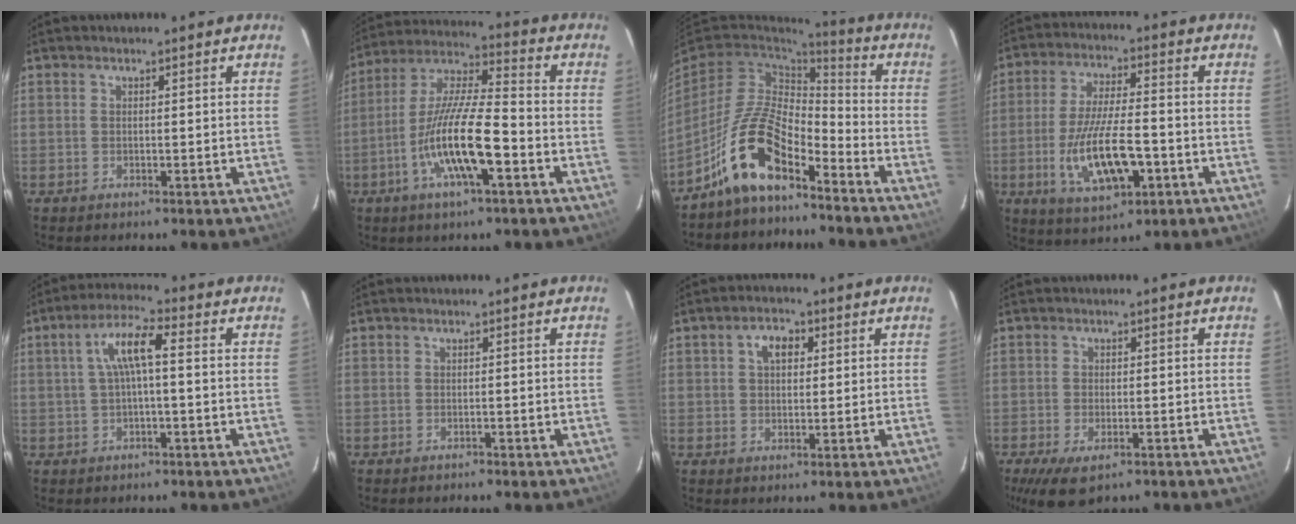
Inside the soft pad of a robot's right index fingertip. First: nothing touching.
{"total": 14.6, "force": [-5.6, 2.9, 13.2], "torque": [-0.262, -0.008, -0.110]}
{"total": 12.7, "force": [-8.3, 4.7, 8.3], "torque": [-0.171, 0.010, -0.161]}
{"total": 13.5, "force": [-4.3, 4.8, 11.9], "torque": [-0.241, -0.016, -0.067]}
{"total": 6.5, "force": [0.4, 1.2, 6.4], "torque": [-0.126, 0.016, 0.012]}
{"total": 0.7, "force": [-0.6, 0.3, -0.1], "torque": [0.000, 0.005, -0.011]}
{"total": 4.4, "force": [1.3, 2.9, 3.0], "torque": [-0.048, 0.017, 0.023]}
{"total": 6.9, "force": [-4.1, 3.2, 4.5], "torque": [-0.102, -0.026, -0.068]}